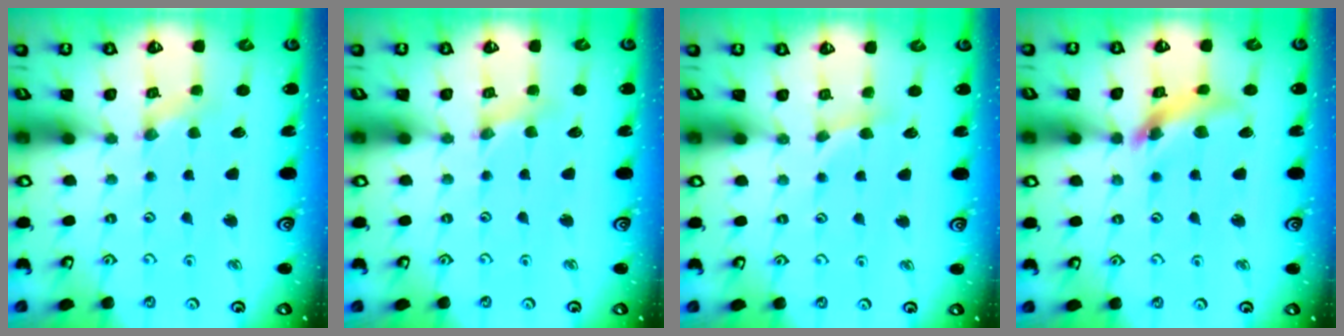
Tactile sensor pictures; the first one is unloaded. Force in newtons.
{"total": 1.3, "press": 1.2, "slide": 0.3}
{"total": 2.1, "press": 2.0, "slide": 0.4}
{"total": 11.4, "press": 11.4, "slide": 1.3}